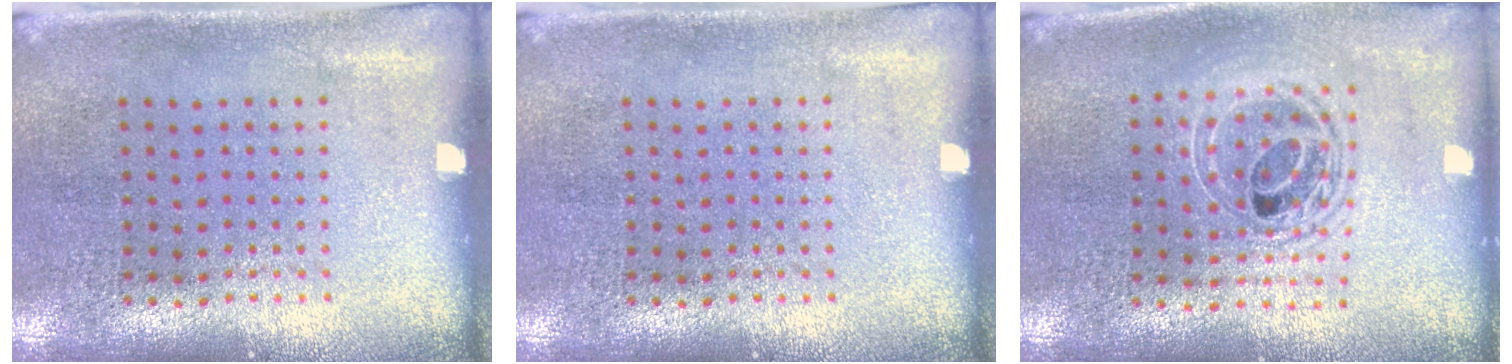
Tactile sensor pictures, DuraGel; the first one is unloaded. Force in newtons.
{"total": 0.0}
{"total": 1.6, "press": 1.4, "slide": 0.9}